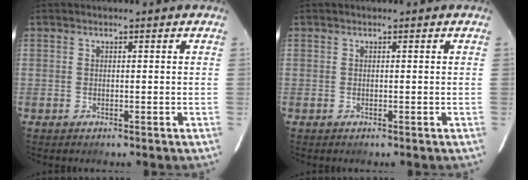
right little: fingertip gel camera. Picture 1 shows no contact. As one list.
[{"total": 0.0}]